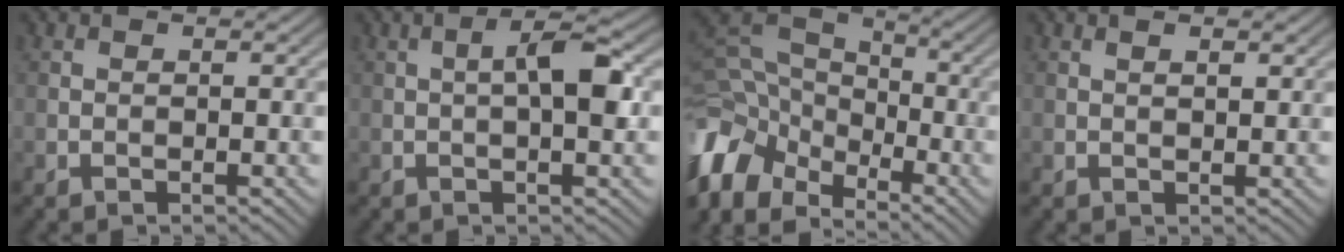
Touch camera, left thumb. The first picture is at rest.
{"total": 4.7, "force": [0.3, 1.1, 4.6], "torque": [-0.077, 0.012, 0.002]}
{"total": 13.2, "force": [-6.2, 9.1, 7.3], "torque": [-0.219, -0.013, -0.126]}
{"total": 1.3, "force": [0.8, 0.4, 1.0], "torque": [-0.014, -0.002, 0.017]}